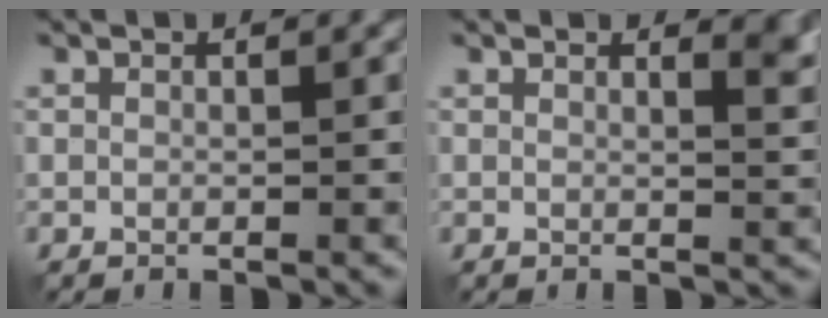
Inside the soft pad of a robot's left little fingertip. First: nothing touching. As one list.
[{"total": 2.7, "force": [2.0, 0.9, 1.5], "torque": [-0.007, 0.000, 0.026]}]